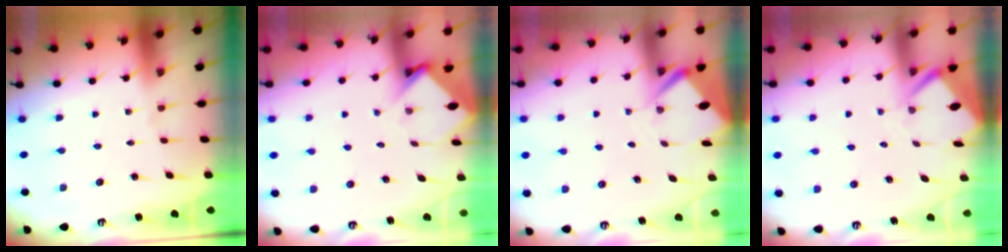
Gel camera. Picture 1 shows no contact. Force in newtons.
{"total": 3.7, "press": 3.7, "slide": 0.3}
{"total": 3.6, "press": 3.6, "slide": 0.4}
{"total": 3.3, "press": 3.3, "slide": 0.3}